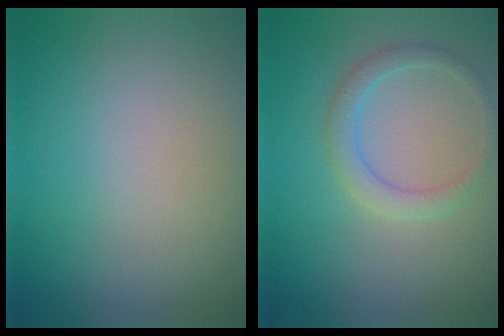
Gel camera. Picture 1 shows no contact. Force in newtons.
{"total": 2.0, "press": 2.0, "slide": 0.1}